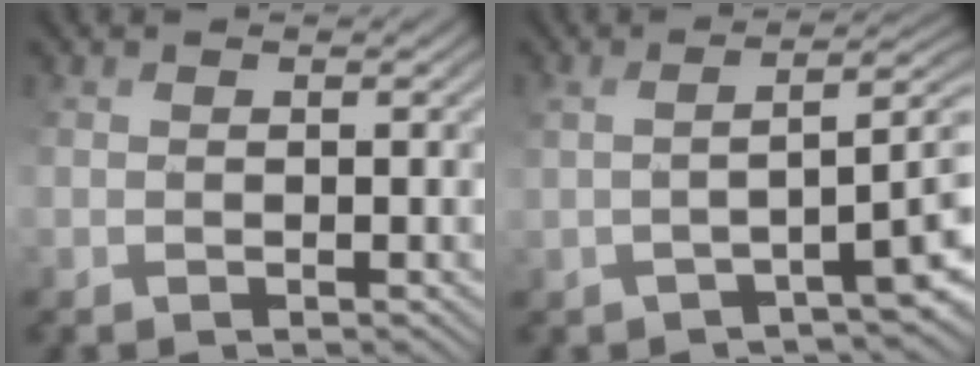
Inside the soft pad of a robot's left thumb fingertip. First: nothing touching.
{"total": 5.8, "force": [-1.4, 1.4, 5.5], "torque": [-0.071, 0.011, -0.010]}